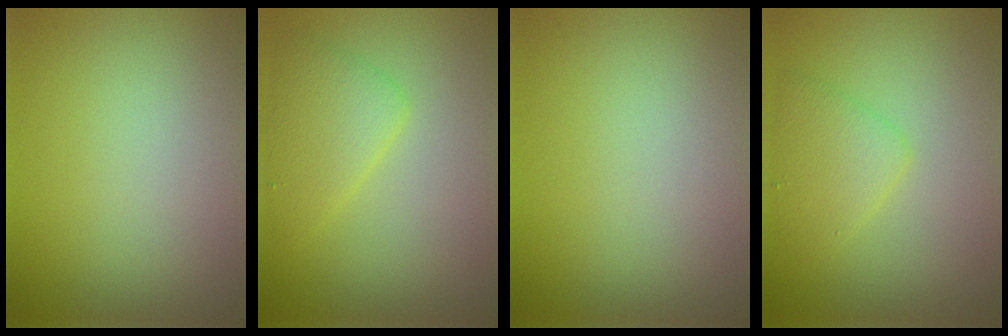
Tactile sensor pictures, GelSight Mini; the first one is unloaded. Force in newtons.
{"total": 3.0, "press": 3.0, "slide": 0.1}
{"total": 0.0}
{"total": 2.5, "press": 2.5, "slide": 0.1}